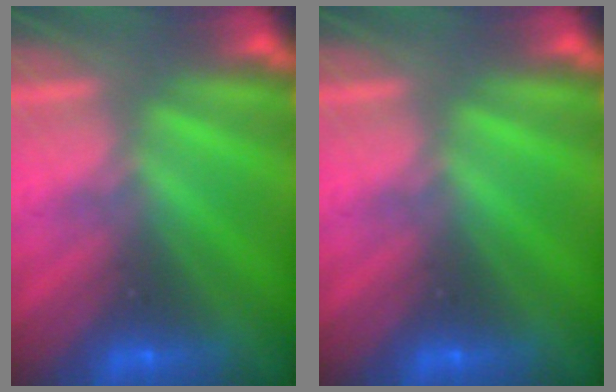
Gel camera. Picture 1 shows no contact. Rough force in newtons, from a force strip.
{"total": 0.0}